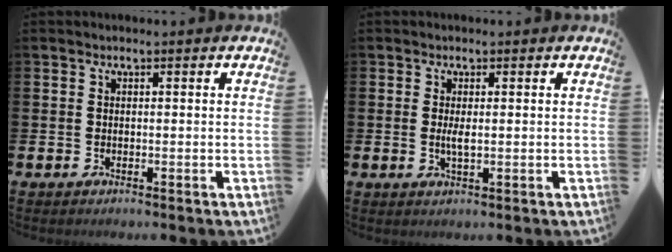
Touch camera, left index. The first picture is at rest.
{"total": 1.9, "force": [0.1, 0.5, 1.8], "torque": [-0.034, 0.000, 0.001]}